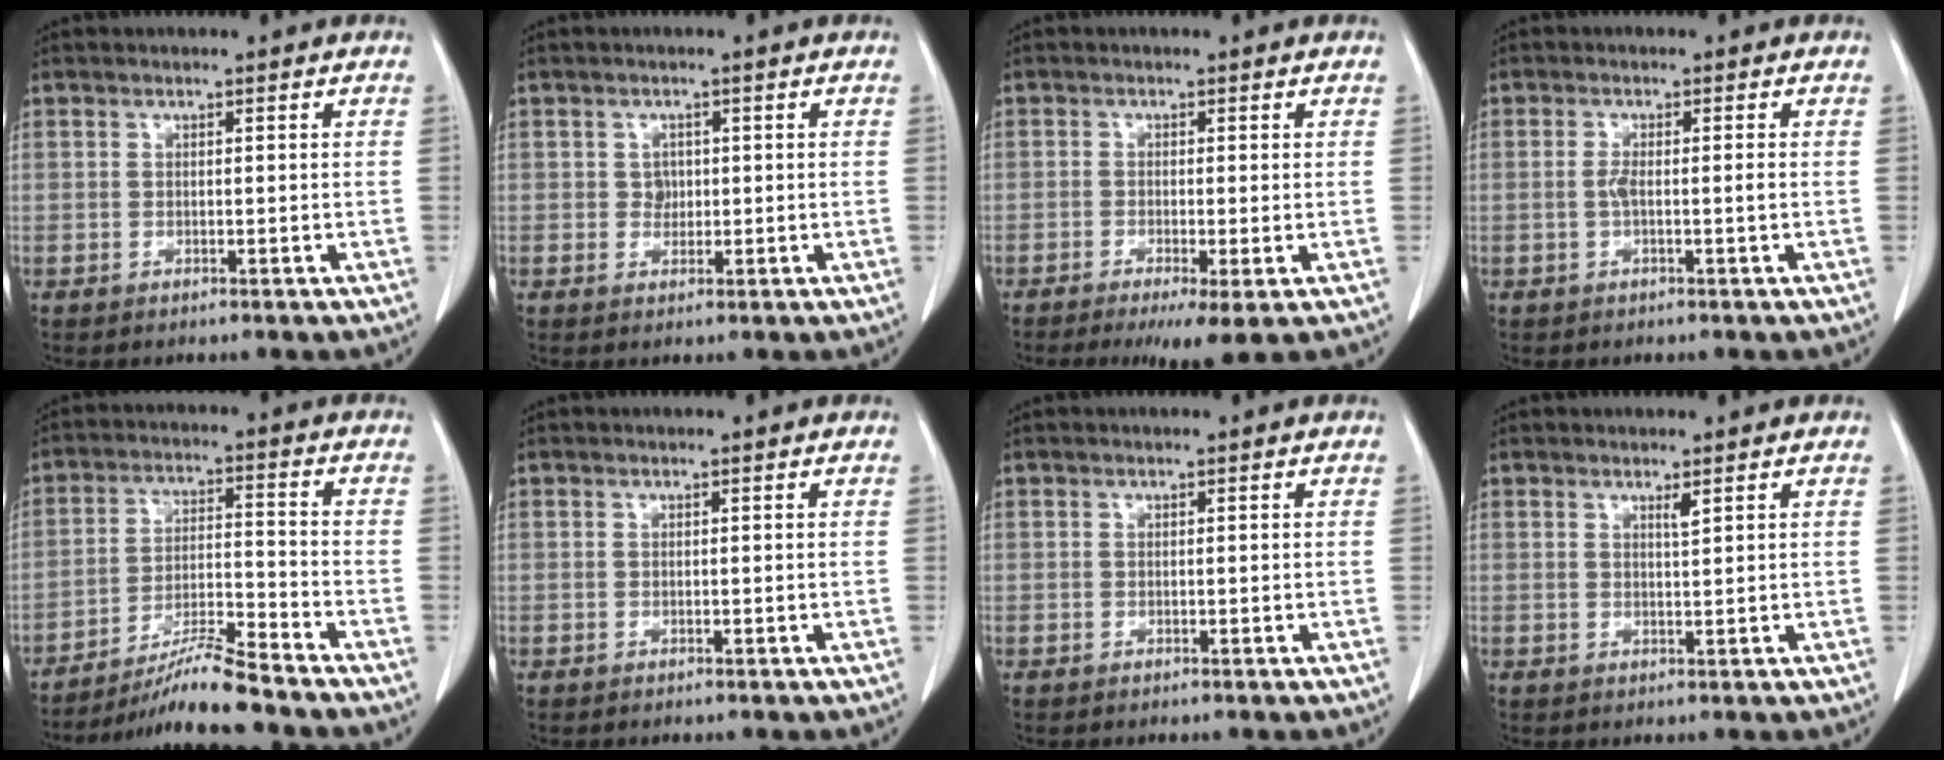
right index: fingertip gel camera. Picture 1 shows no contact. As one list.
[{"total": 1.7, "force": [0.2, 1.5, 0.7], "torque": [-0.010, 0.001, 0.005]}, {"total": 4.7, "force": [-2.4, 0.6, 4.0], "torque": [-0.058, -0.014, -0.035]}, {"total": 2.0, "force": [-0.4, 0.1, 2.0], "torque": [-0.039, 0.000, -0.007]}, {"total": 9.8, "force": [-8.6, -1.0, 4.4], "torque": [-0.077, -0.011, -0.155]}, {"total": 0.0}, {"total": 0.0}, {"total": 1.1, "force": [0.8, -0.1, 0.8], "torque": [-0.016, -0.007, 0.013]}]